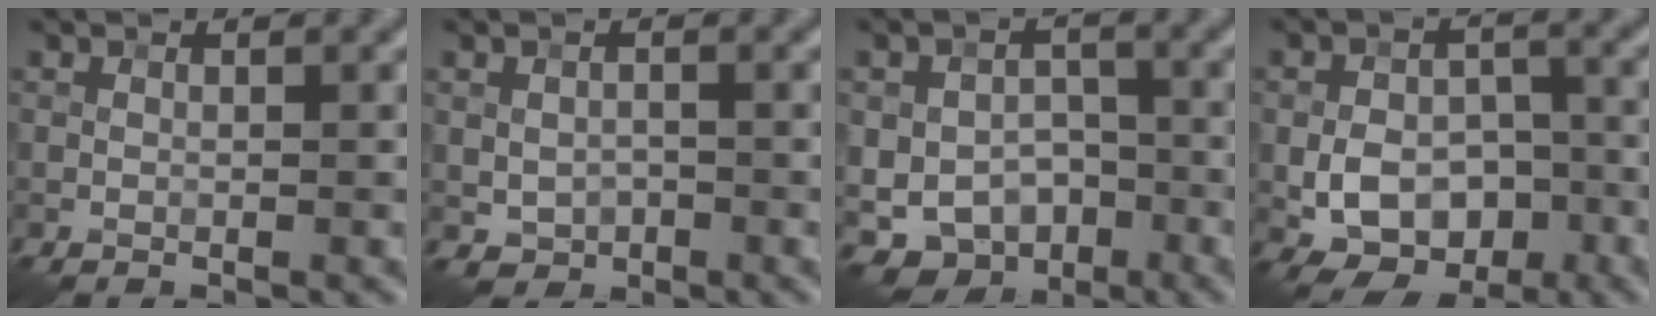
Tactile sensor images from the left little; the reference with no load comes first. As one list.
[{"total": 1.6, "force": [-0.6, 1.2, 0.8], "torque": [-0.018, -0.003, -0.009]}, {"total": 7.7, "force": [-3.3, 5.8, 3.8], "torque": [-0.042, -0.003, -0.056]}, {"total": 6.3, "force": [-2.0, 4.3, 4.1], "torque": [-0.066, 0.000, -0.036]}]